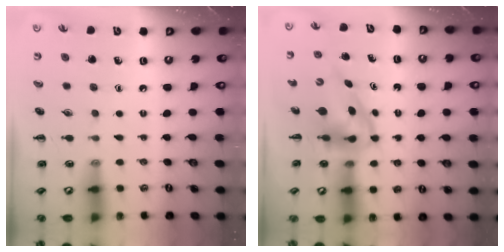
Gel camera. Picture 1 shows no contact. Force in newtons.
{"total": 3.7, "press": 3.7, "slide": 0.6}